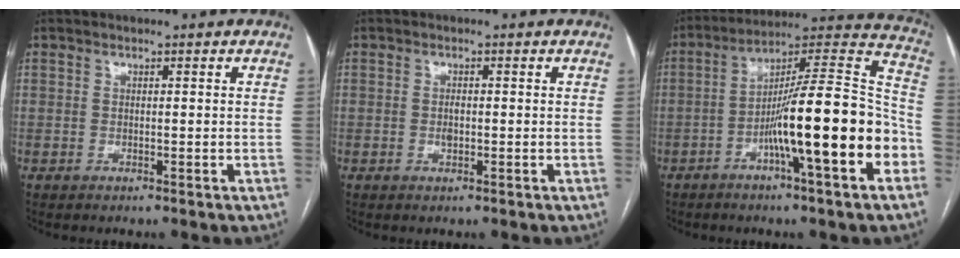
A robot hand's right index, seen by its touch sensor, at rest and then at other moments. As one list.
[{"total": 1.2, "force": [-0.2, 0.7, 1.0], "torque": [-0.021, 0.001, -0.001]}, {"total": 20.0, "force": [-6.4, 1.0, 18.9], "torque": [-0.263, 0.018, -0.101]}]